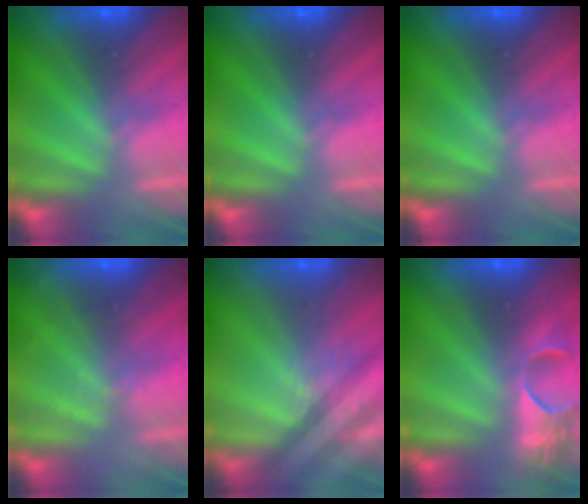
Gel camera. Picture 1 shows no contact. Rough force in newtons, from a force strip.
{"total": 0.0}
{"total": 0.0}
{"total": 1.8}
{"total": 2.4}
{"total": 4.8}